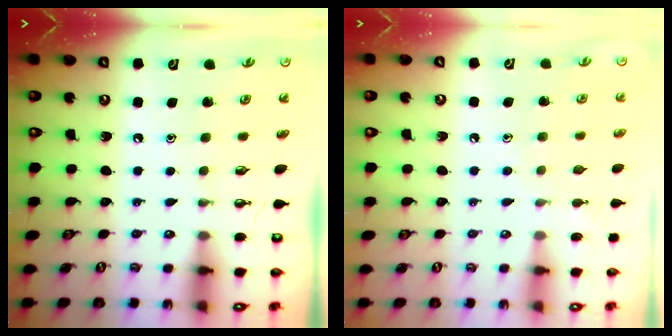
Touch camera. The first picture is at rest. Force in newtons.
{"total": 5.0, "press": 4.9, "slide": 0.4}